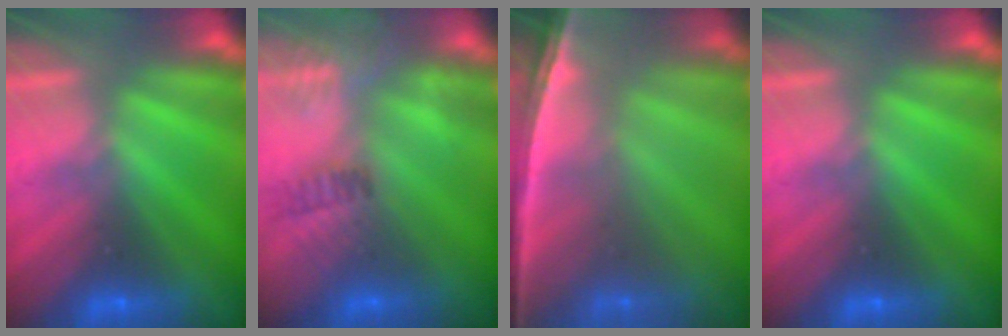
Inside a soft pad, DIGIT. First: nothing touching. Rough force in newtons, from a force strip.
{"total": 11.8}
{"total": 6.9}
{"total": 0.0}